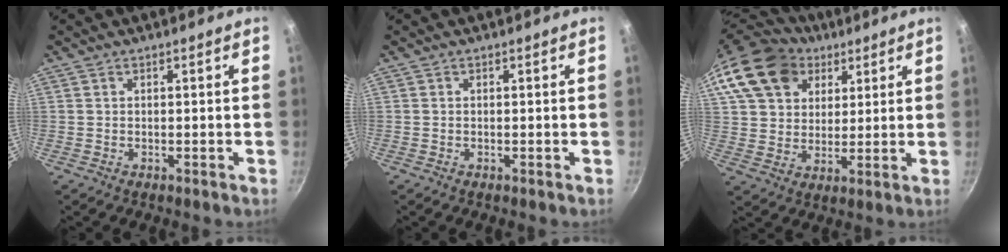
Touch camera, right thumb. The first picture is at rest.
{"total": 0.0}
{"total": 20.1, "force": [9.5, 14.8, 9.7], "torque": [-0.179, 0.015, 0.171]}